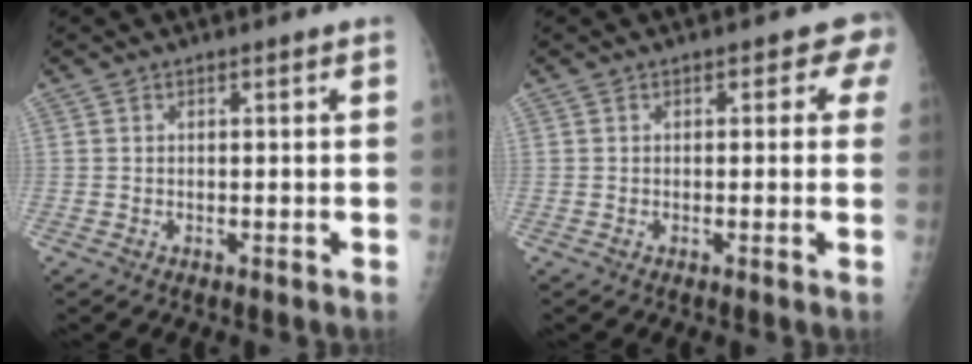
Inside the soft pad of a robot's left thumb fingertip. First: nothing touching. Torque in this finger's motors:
{"motor_torque": [0.06, 0.19, -0.08, -0.14, 0.03]}